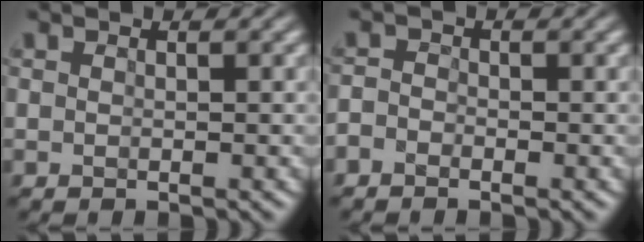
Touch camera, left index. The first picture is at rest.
{"total": 1.6, "force": [-1.2, 0.9, 0.4], "torque": [0.002, 0.012, -0.025]}